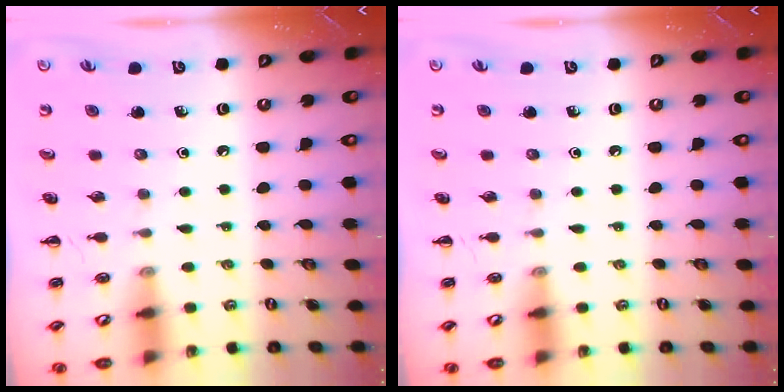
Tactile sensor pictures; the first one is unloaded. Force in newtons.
{"total": 0.0}